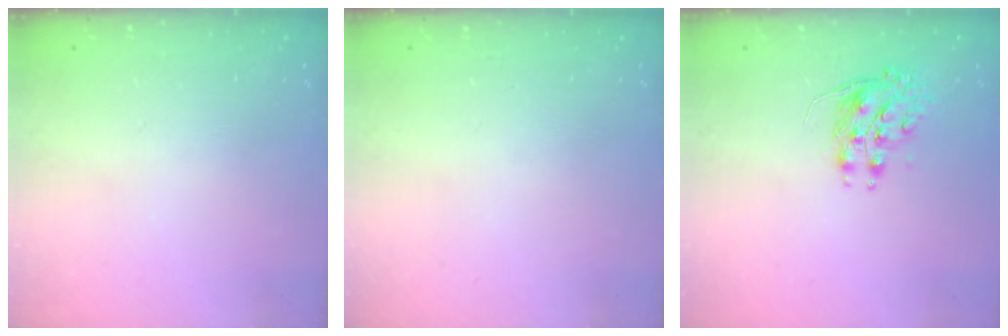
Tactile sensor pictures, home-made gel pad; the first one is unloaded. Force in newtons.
{"total": 0.0}
{"total": 8.0, "press": 8.0, "slide": 0.2}